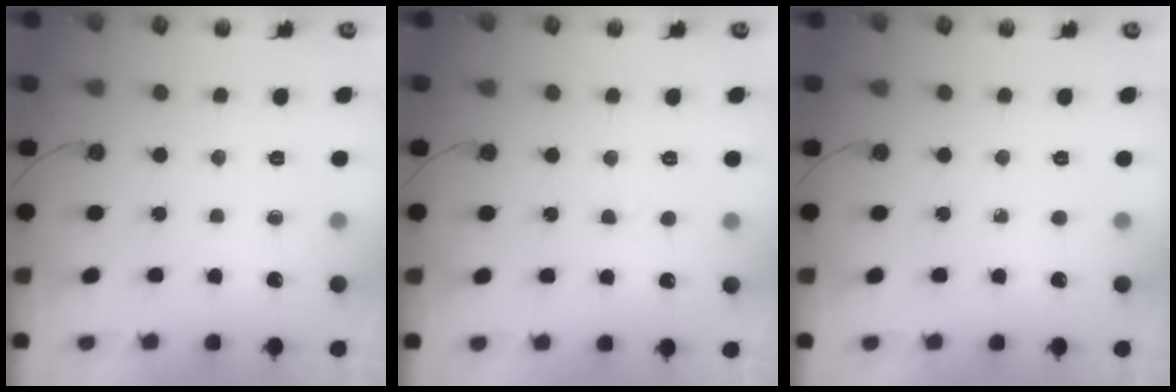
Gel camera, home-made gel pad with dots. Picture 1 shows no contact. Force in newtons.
{"total": 2.1, "press": 2.1, "slide": 0.3}
{"total": 0.0}